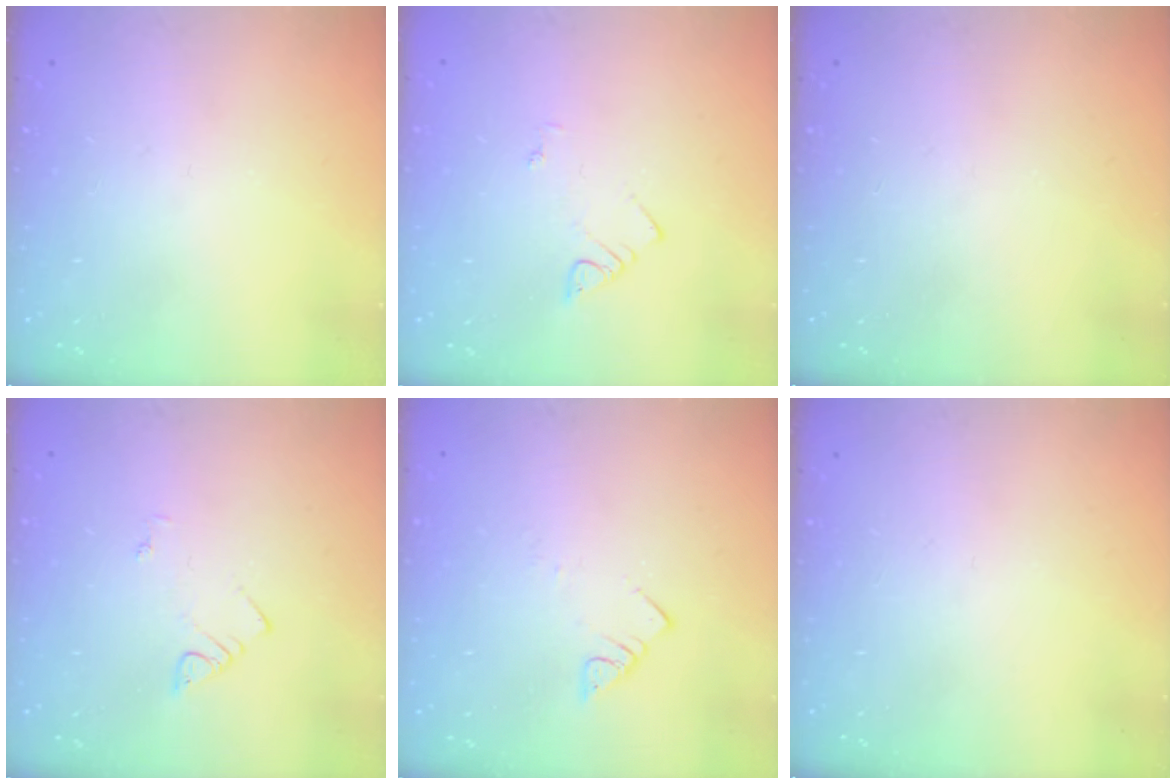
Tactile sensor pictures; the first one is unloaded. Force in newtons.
{"total": 2.1, "press": 2.1, "slide": 0.4}
{"total": 0.0}
{"total": 2.1, "press": 2.1, "slide": 0.4}
{"total": 2.8, "press": 2.8, "slide": 0.2}
{"total": 0.0}